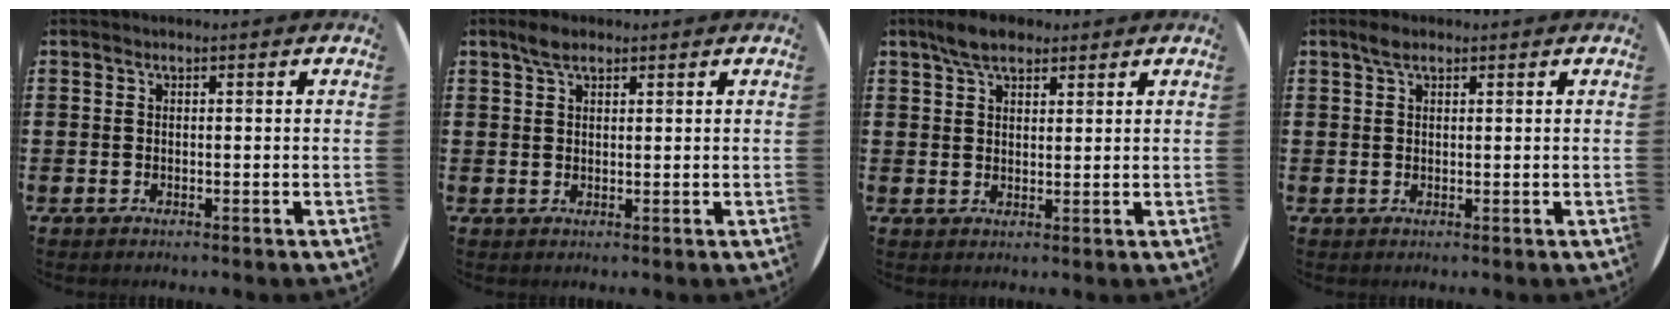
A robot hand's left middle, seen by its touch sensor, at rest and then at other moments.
{"total": 2.7, "force": [2.0, 1.2, 1.4], "torque": [-0.023, 0.003, 0.034]}
{"total": 4.6, "force": [3.6, 2.1, 2.0], "torque": [-0.040, 0.003, 0.067]}
{"total": 1.9, "force": [1.3, 0.9, 1.0], "torque": [-0.014, 0.003, 0.021]}